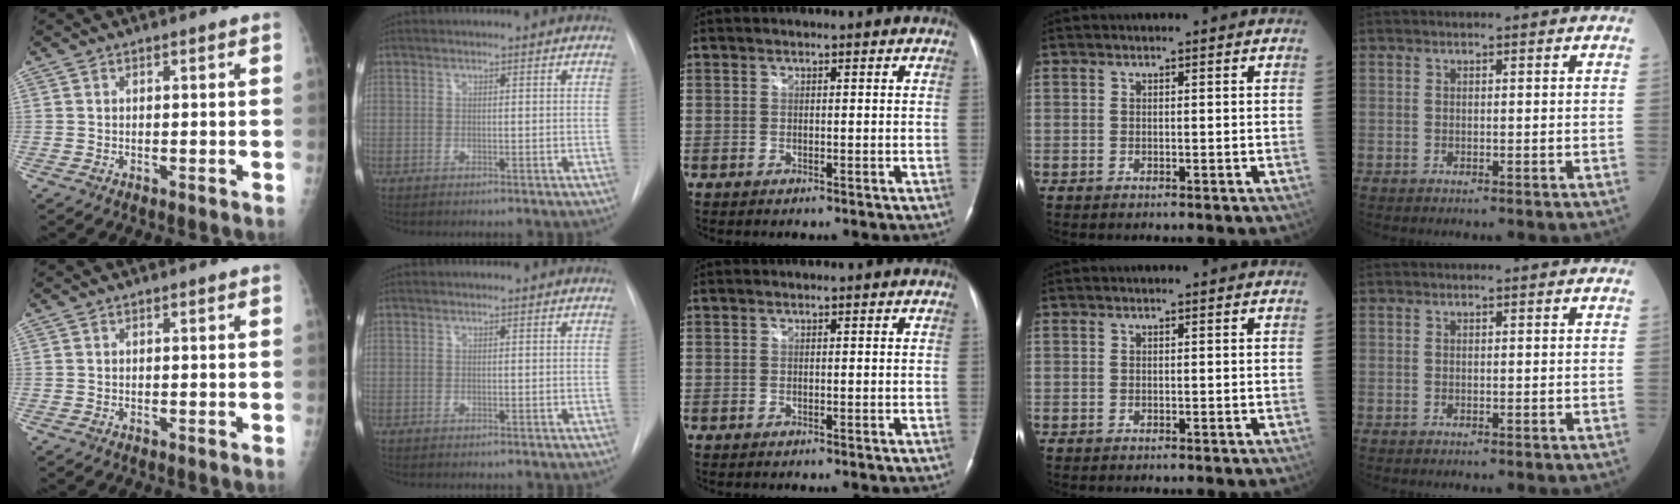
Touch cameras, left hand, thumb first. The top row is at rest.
{}